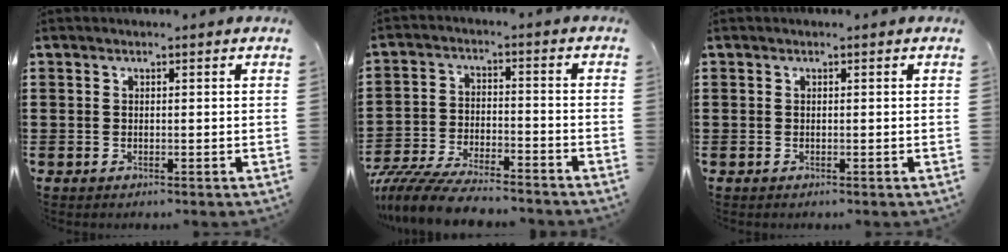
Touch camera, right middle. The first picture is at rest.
{"total": 8.1, "force": [-7.6, 0.8, 2.5], "torque": [-0.056, 0.005, -0.149]}
{"total": 0.0}